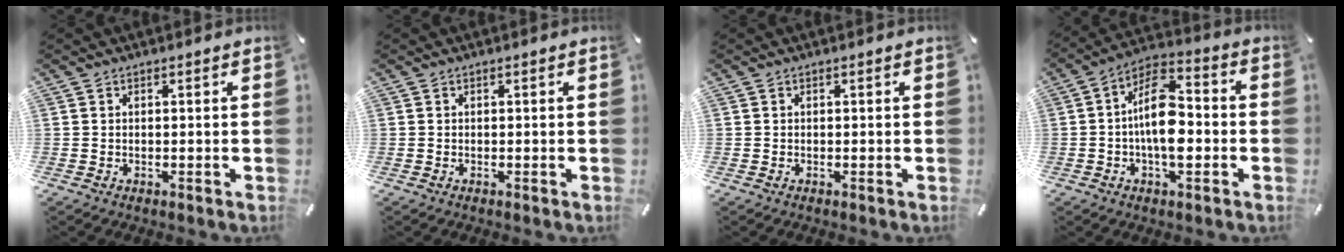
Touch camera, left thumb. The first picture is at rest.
{"total": 0.0}
{"total": 0.0}
{"total": 13.2, "force": [-2.1, 6.7, 11.2], "torque": [-0.210, 0.013, -0.035]}